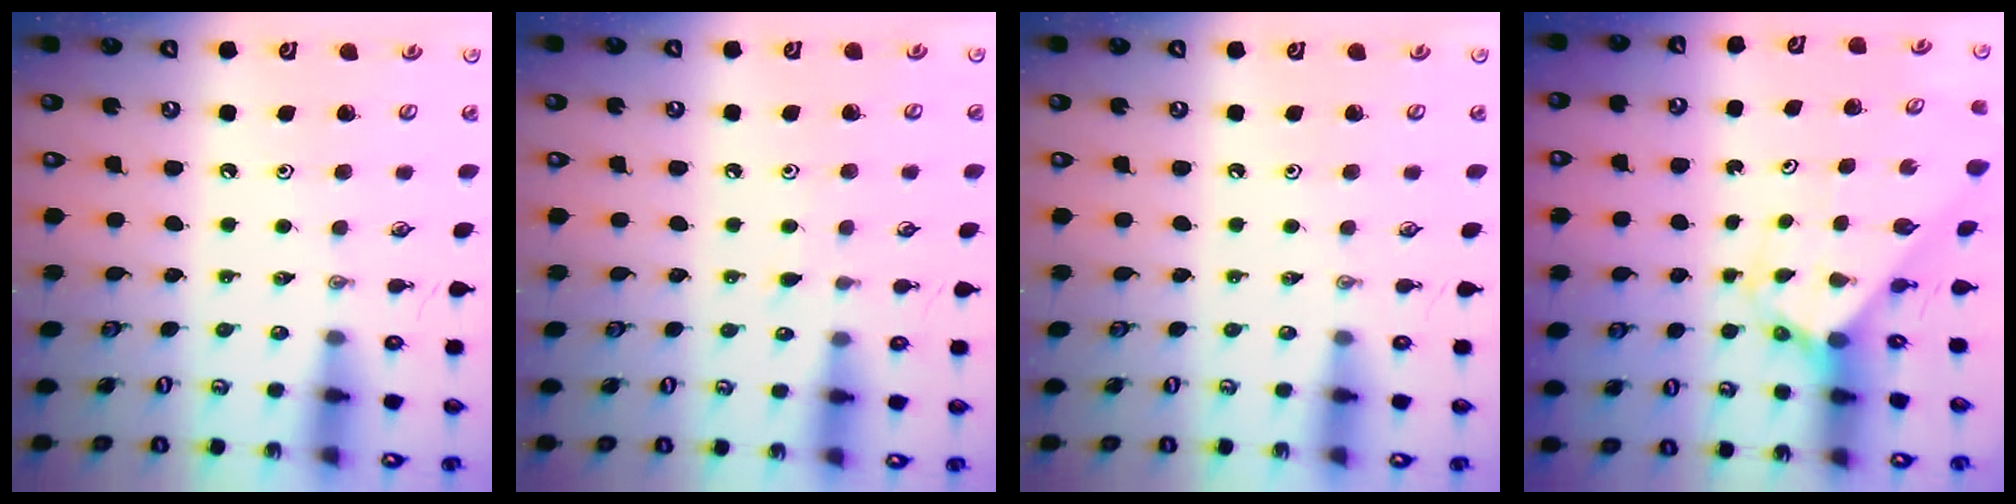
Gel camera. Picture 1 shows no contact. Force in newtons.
{"total": 4.5, "press": 4.4, "slide": 0.7}
{"total": 0.0}
{"total": 2.7, "press": 2.7, "slide": 0.2}